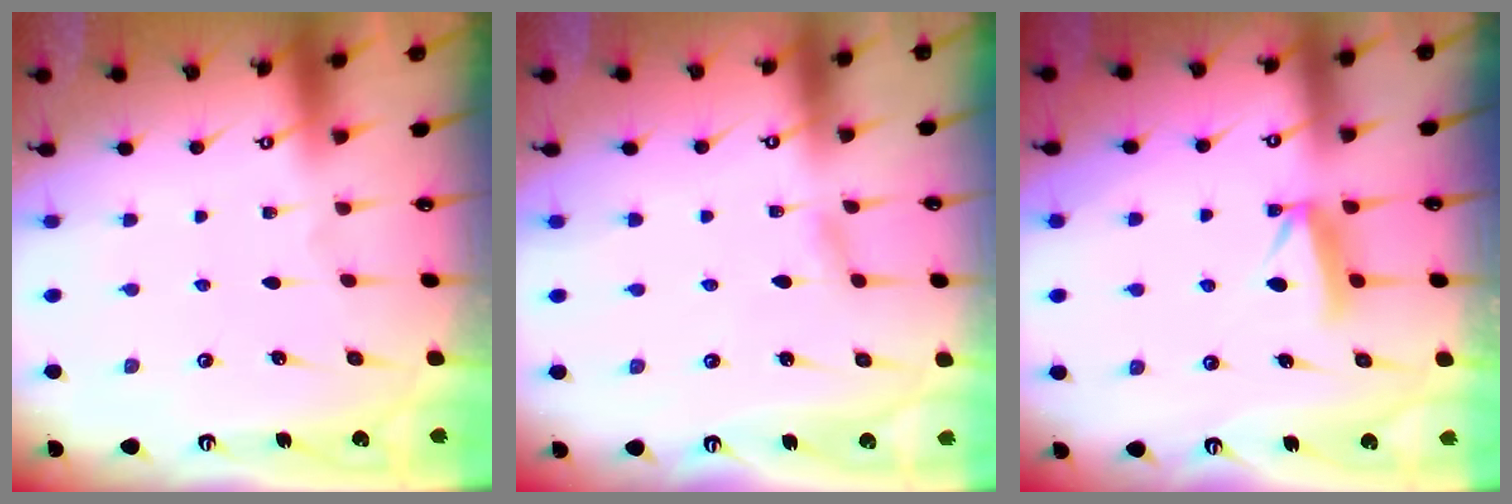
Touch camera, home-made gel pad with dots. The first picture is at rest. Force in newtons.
{"total": 3.3, "press": 3.2, "slide": 0.4}
{"total": 8.0, "press": 8.0, "slide": 0.4}